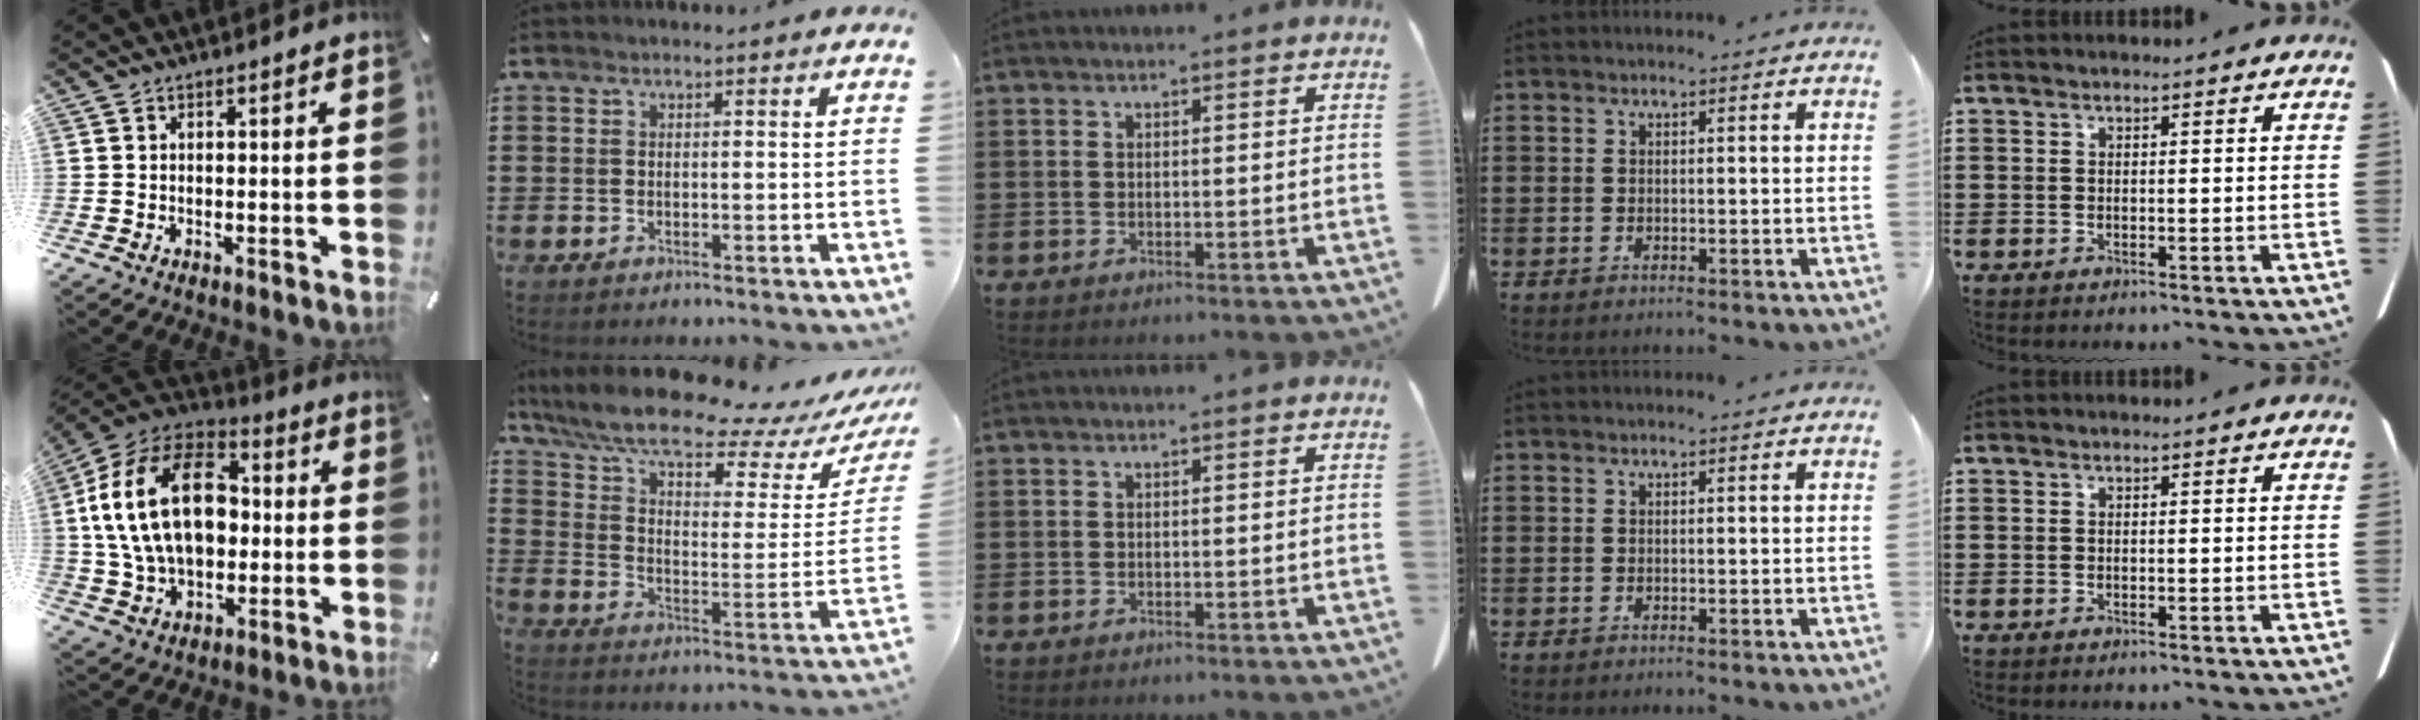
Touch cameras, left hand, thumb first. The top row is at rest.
{"thumb": {"total": 23.3, "force": [1.9, 16.2, 16.7], "torque": [-0.343, 0.016, 0.029]}, "index": {"total": 12.3, "force": [10.2, 2.3, 6.4], "torque": [-0.152, -0.071, 0.178]}}